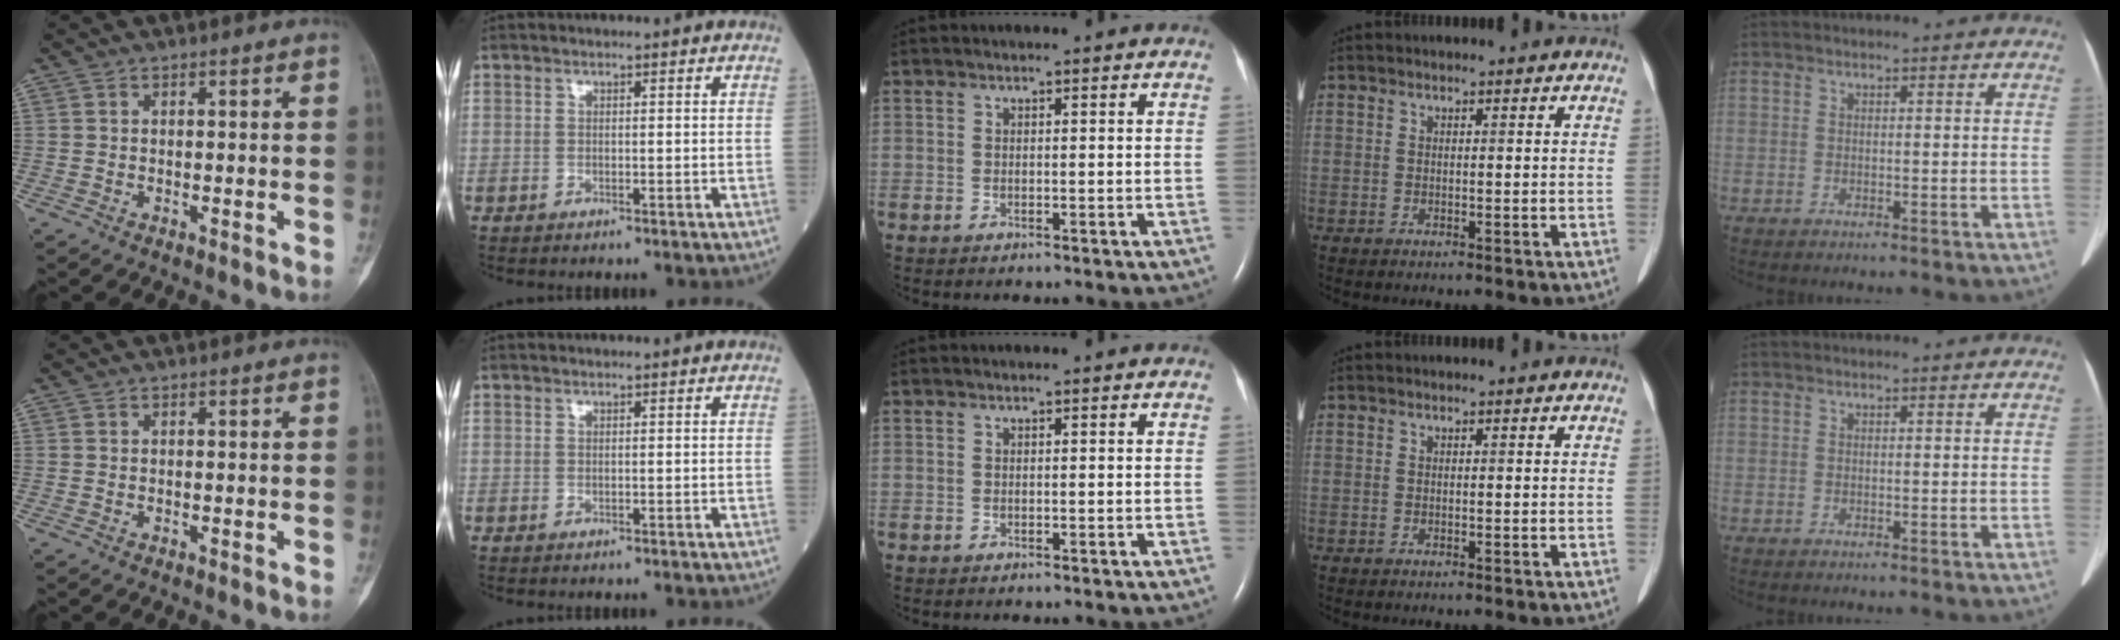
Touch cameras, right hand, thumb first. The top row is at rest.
{}